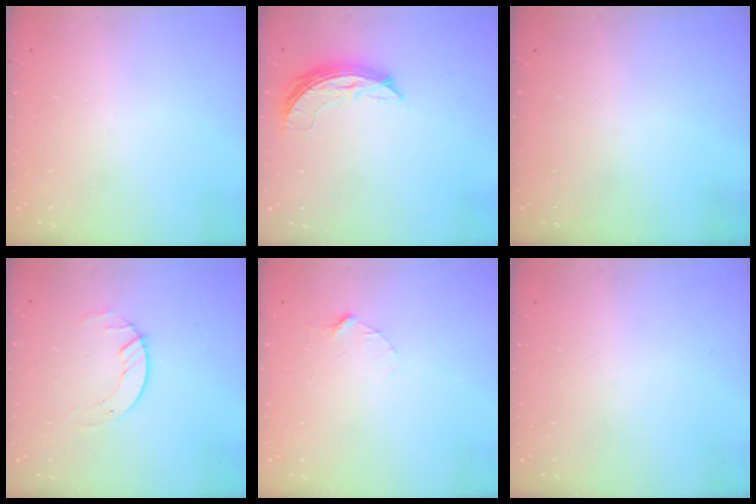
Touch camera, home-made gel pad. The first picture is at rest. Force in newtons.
{"total": 8.2, "press": 8.2, "slide": 0.1}
{"total": 0.0}
{"total": 3.3, "press": 3.3, "slide": 0.4}
{"total": 2.9, "press": 2.9, "slide": 0.3}
{"total": 0.0}